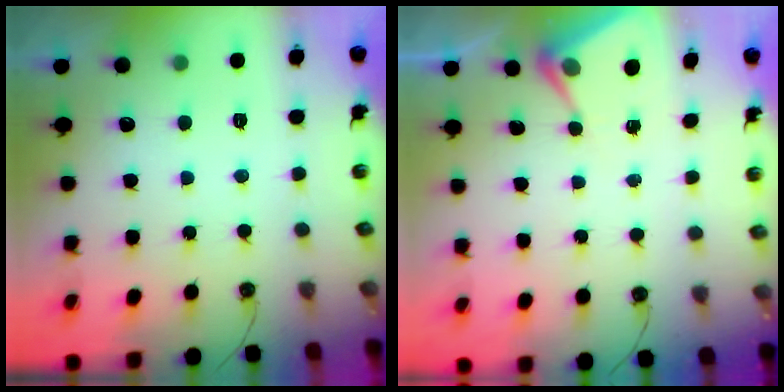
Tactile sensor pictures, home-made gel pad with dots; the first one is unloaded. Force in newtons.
{"total": 5.6, "press": 5.6, "slide": 0.4}